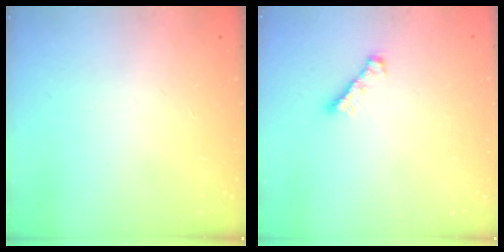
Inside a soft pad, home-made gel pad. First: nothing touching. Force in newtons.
{"total": 1.9, "press": 1.8, "slide": 0.6}